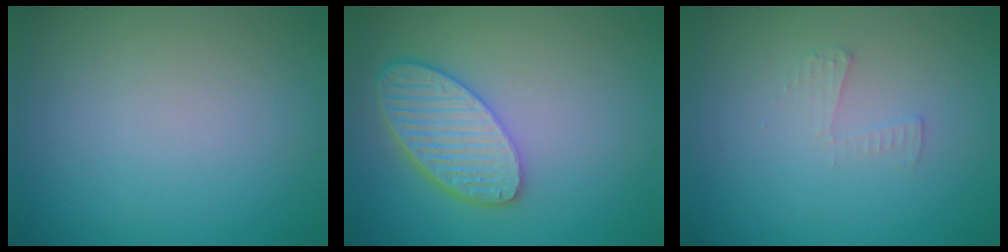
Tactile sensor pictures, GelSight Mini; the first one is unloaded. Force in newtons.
{"total": 5.5, "press": 4.4, "slide": 3.3}
{"total": 1.0, "press": 1.0, "slide": 0.0}